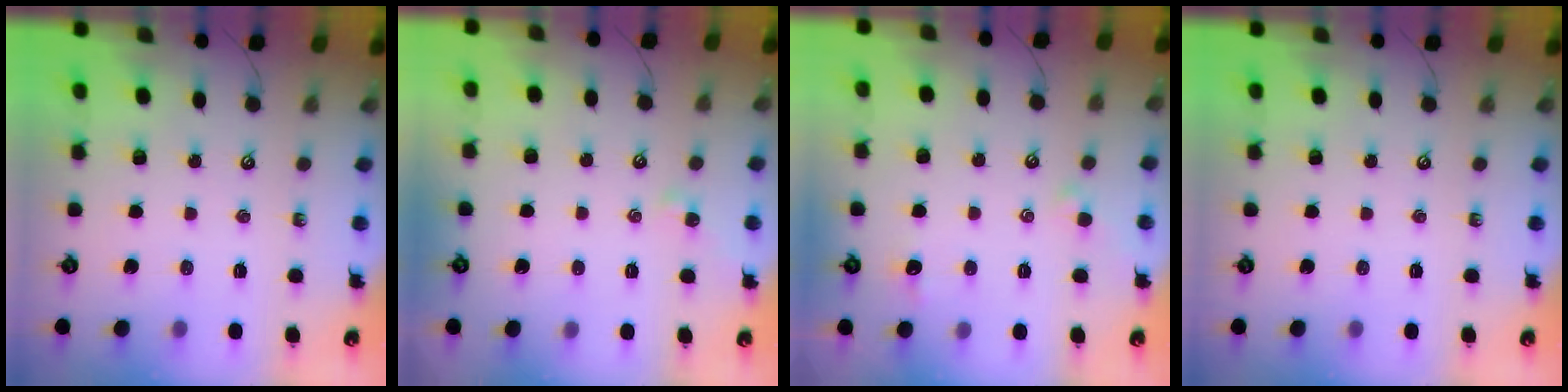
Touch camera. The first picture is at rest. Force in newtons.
{"total": 1.1, "press": 1.0, "slide": 0.4}
{"total": 1.2, "press": 1.1, "slide": 0.4}
{"total": 0.0}